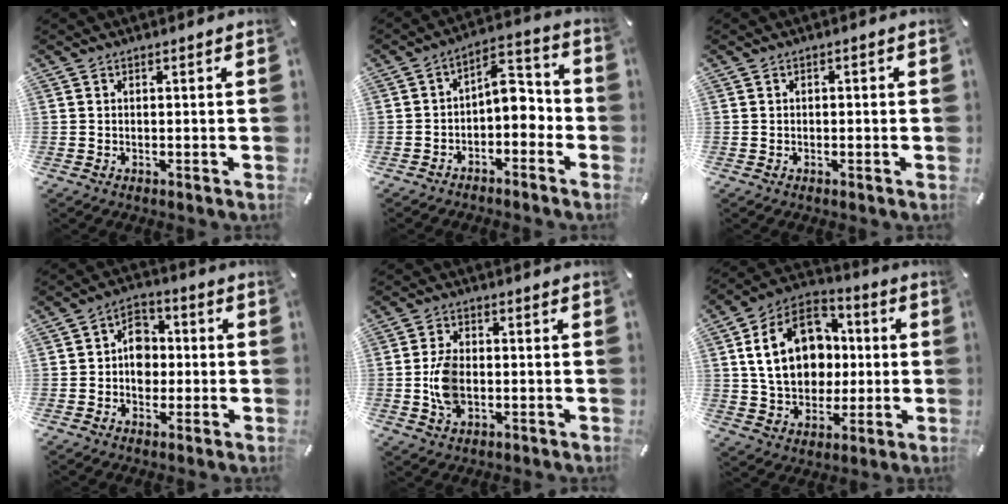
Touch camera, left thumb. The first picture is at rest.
{"total": 7.4, "force": [-0.9, 4.8, 5.6], "torque": [-0.071, -0.002, -0.022]}
{"total": 0.6, "force": [-0.2, 0.5, 0.3], "torque": [-0.005, 0.003, -0.005]}
{"total": 7.2, "force": [-0.7, 6.1, 3.8], "torque": [-0.059, 0.018, -0.012]}
{"total": 6.8, "force": [-0.9, 4.5, 5.1], "torque": [-0.114, 0.001, -0.017]}
{"total": 19.8, "force": [2.2, 15.3, 12.3], "torque": [-0.229, 0.015, 0.046]}